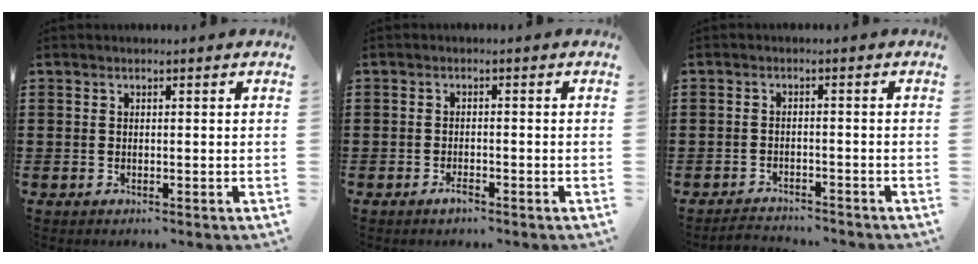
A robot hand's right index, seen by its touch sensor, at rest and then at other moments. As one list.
[{"total": 1.6, "force": [-1.1, 0.5, 1.0], "torque": [-0.020, -0.001, -0.022]}, {"total": 2.4, "force": [-2.4, 0.2, -0.2], "torque": [-0.004, 0.001, -0.054]}]